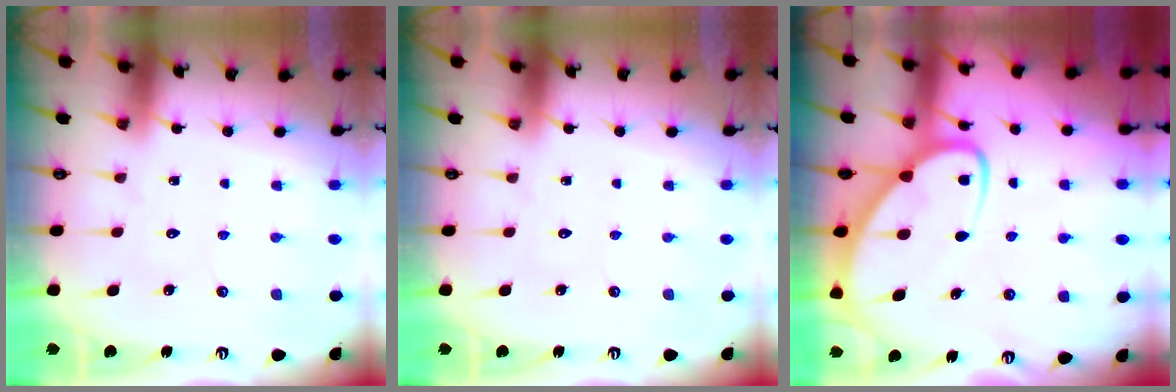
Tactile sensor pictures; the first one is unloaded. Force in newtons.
{"total": 0.0}
{"total": 8.4, "press": 8.4, "slide": 0.8}